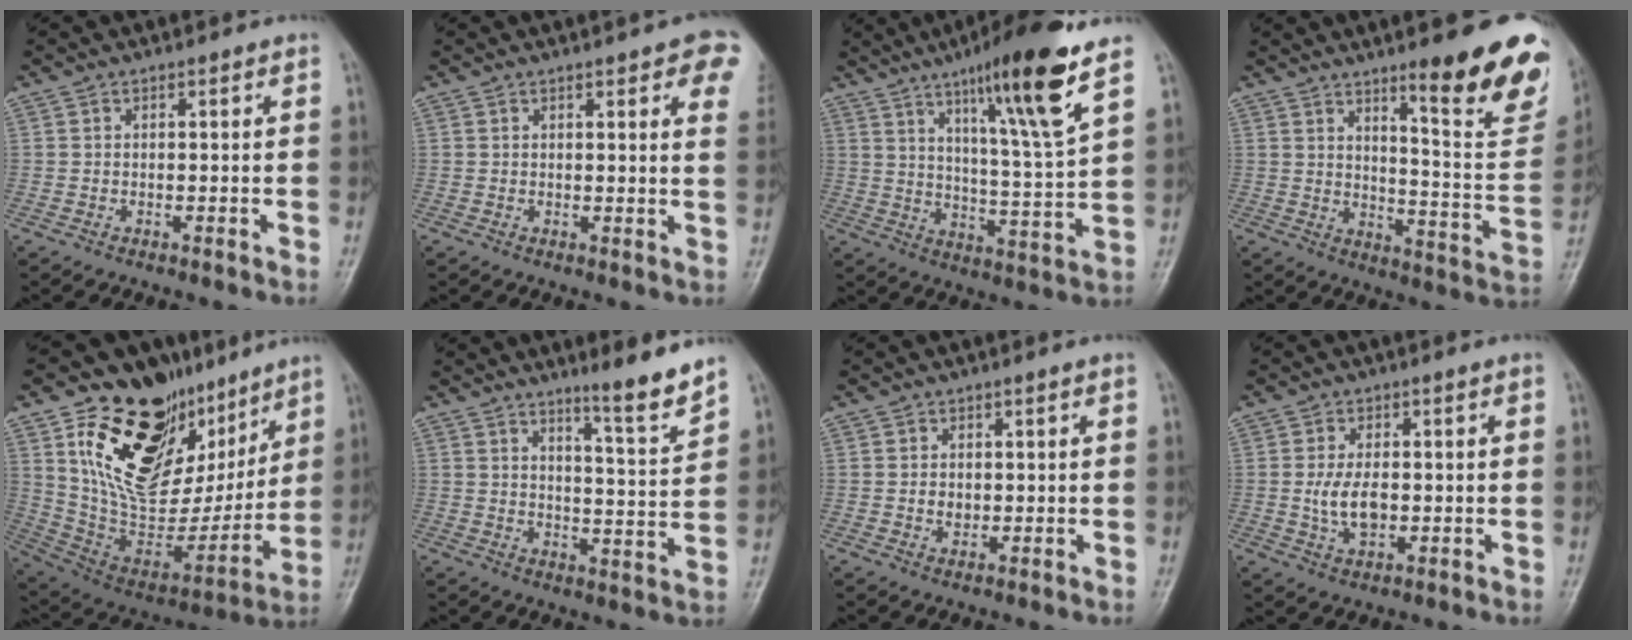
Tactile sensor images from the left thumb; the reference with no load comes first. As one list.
[{"total": 9.2, "force": [4.7, 2.4, 7.6], "torque": [-0.063, -0.009, 0.046]}, {"total": 17.2, "force": [10.0, 1.3, 13.9], "torque": [-0.213, -0.054, 0.161]}, {"total": 19.4, "force": [11.7, 3.6, 15.1], "torque": [-0.150, -0.076, 0.165]}, {"total": 30.2, "force": [15.1, 17.1, 19.8], "torque": [-0.272, -0.038, 0.273]}, {"total": 8.1, "force": [6.5, -0.1, 4.9], "torque": [-0.068, -0.063, 0.099]}, {"total": 2.3, "force": [-0.1, 1.9, 1.2], "torque": [-0.007, 0.005, 0.000]}, {"total": 6.2, "force": [-0.5, 3.8, 4.8], "torque": [-0.083, 0.000, -0.007]}]